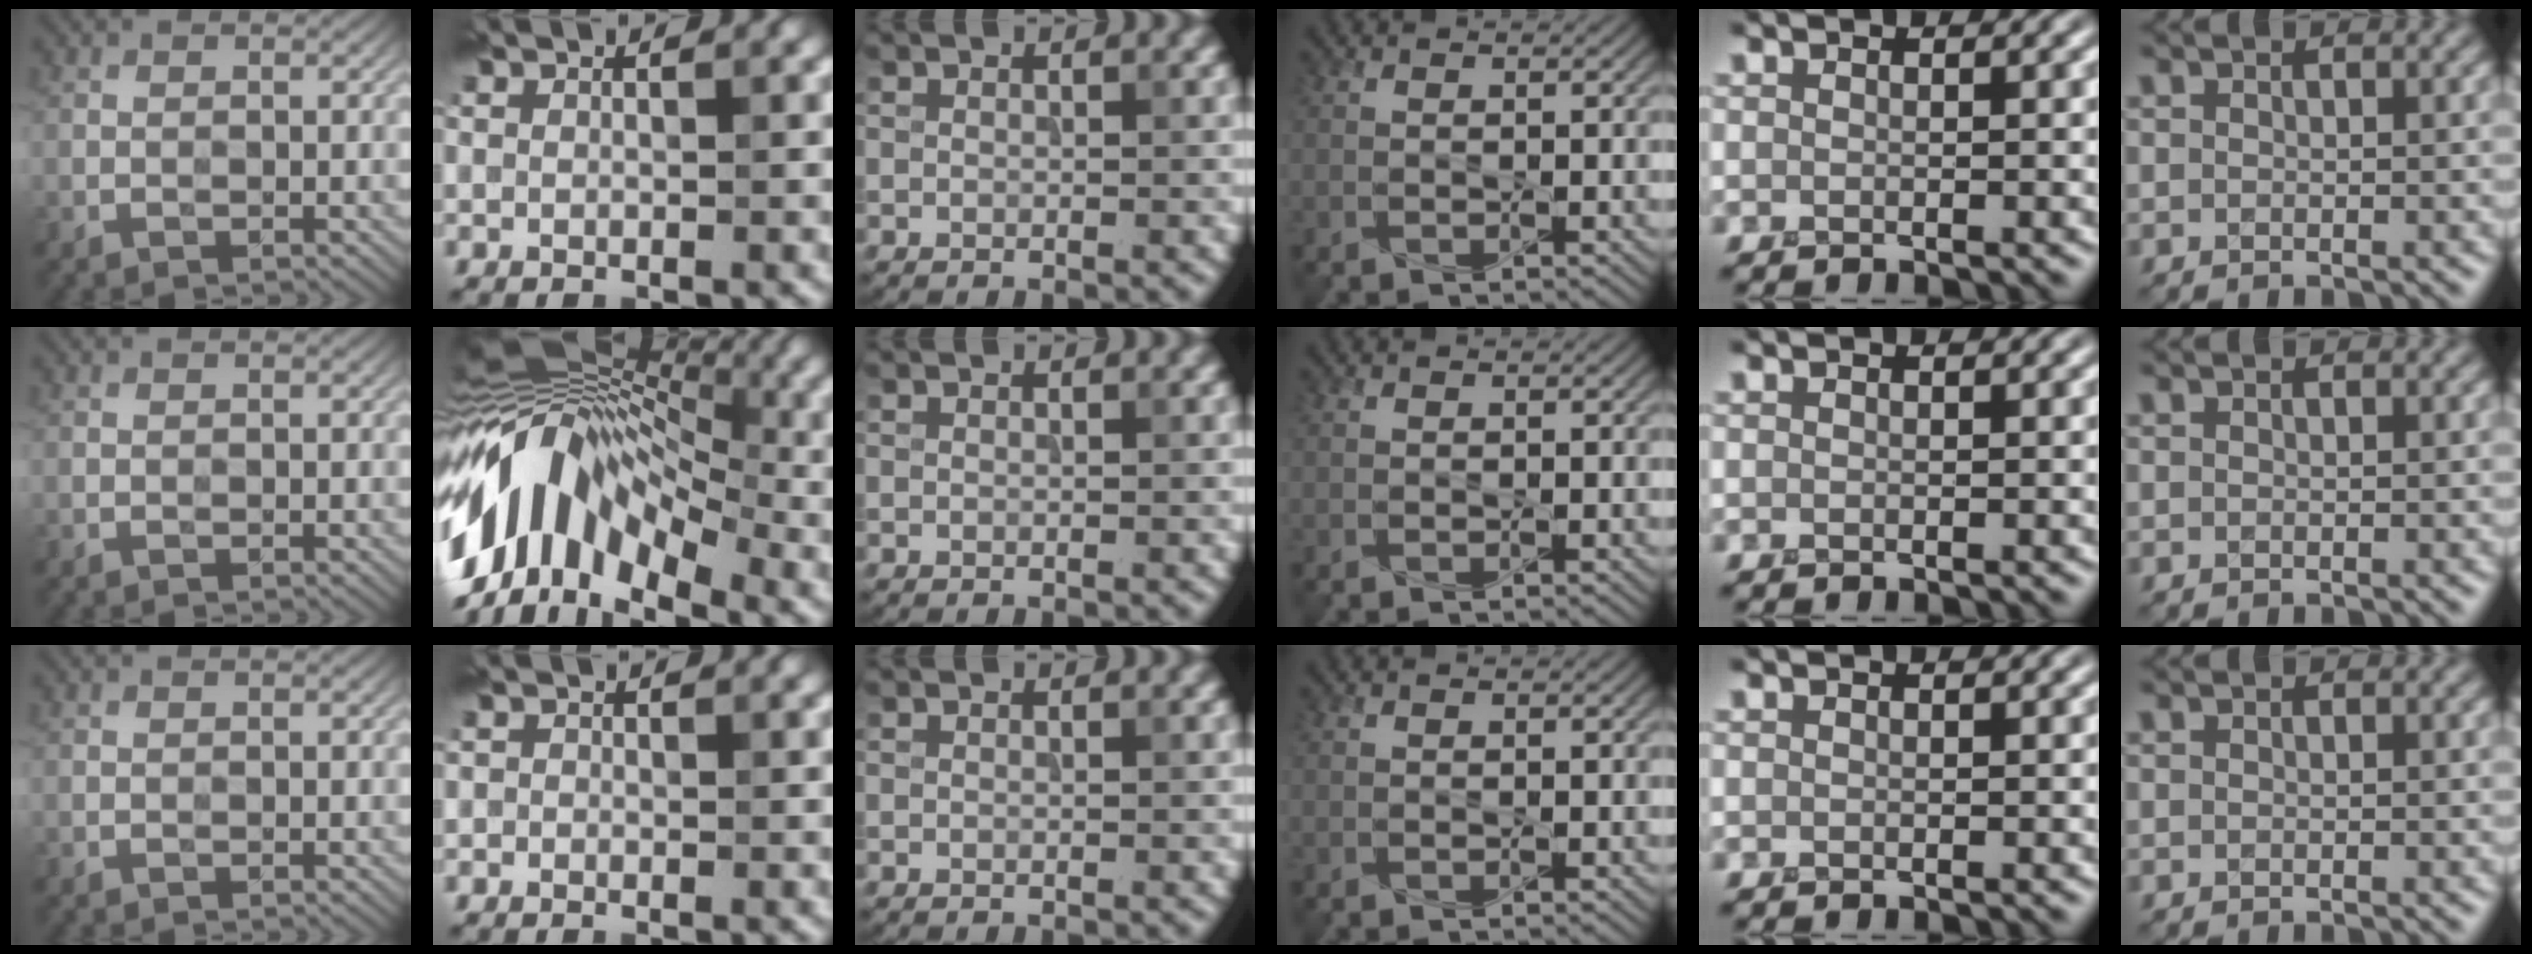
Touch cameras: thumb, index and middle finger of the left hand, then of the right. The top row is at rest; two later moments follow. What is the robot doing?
{"motion": "press", "object": "sticky note"}